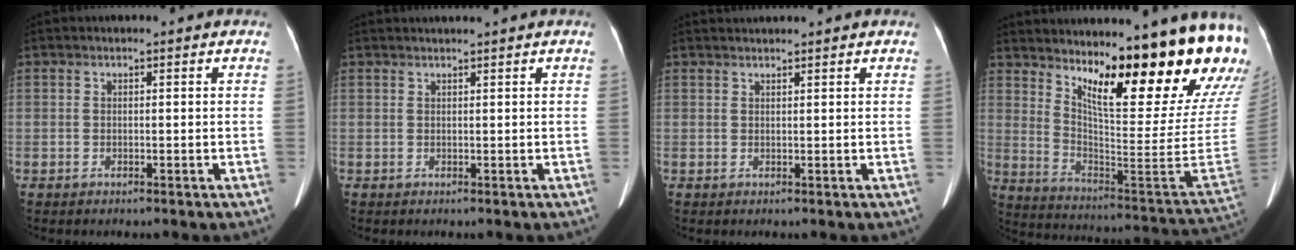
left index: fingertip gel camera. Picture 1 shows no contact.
{"total": 2.0, "force": [1.8, -0.7, 0.7], "torque": [-0.007, 0.014, 0.036]}
{"total": 2.9, "force": [2.8, -0.4, 0.8], "torque": [-0.009, 0.027, 0.048]}
{"total": 24.0, "force": [18.1, 1.6, 15.6], "torque": [-0.233, -0.084, 0.253]}